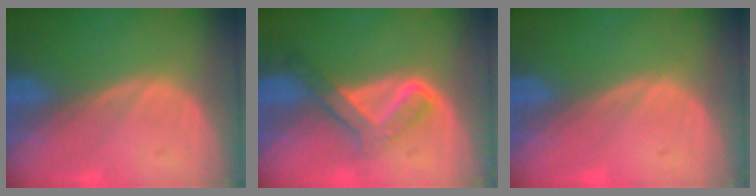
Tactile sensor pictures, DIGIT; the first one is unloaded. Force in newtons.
{"total": 5.1, "press": 5.1, "slide": 0.8}
{"total": 0.0}